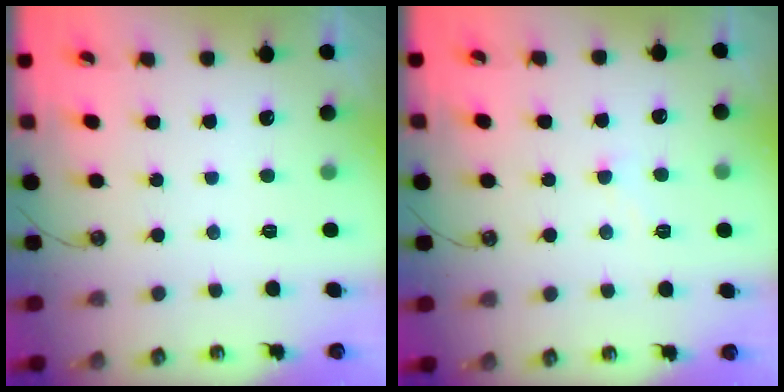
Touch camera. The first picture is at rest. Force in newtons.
{"total": 1.6, "press": 1.5, "slide": 0.5}